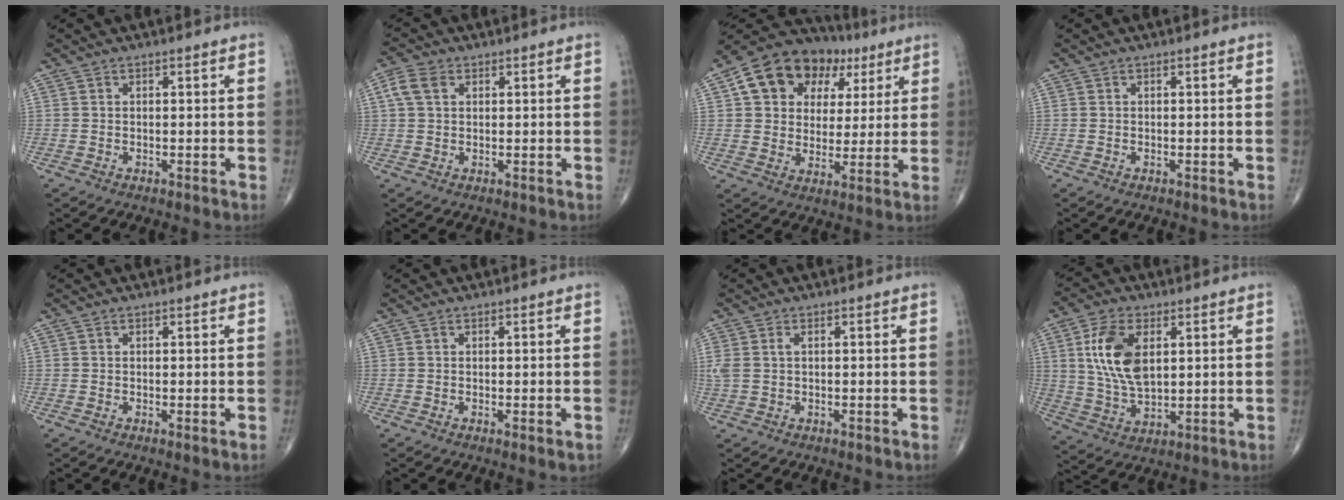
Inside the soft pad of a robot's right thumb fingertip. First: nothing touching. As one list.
[{"total": 4.1, "force": [1.4, 2.8, 2.6], "torque": [-0.060, 0.013, 0.026]}, {"total": 17.0, "force": [6.4, 12.9, 9.1], "torque": [-0.110, 0.015, 0.103]}, {"total": 0.0}, {"total": 0.7, "force": [0.0, 0.0, 0.7], "torque": [-0.014, -0.003, 0.001]}, {"total": 1.4, "force": [-0.2, 0.3, 1.3], "torque": [-0.019, -0.006, 0.000]}, {"total": 3.1, "force": [0.6, 1.8, 2.5], "torque": [-0.082, 0.018, 0.018]}, {"total": 12.1, "force": [3.2, 6.6, 9.7], "torque": [-0.182, -0.013, 0.065]}]